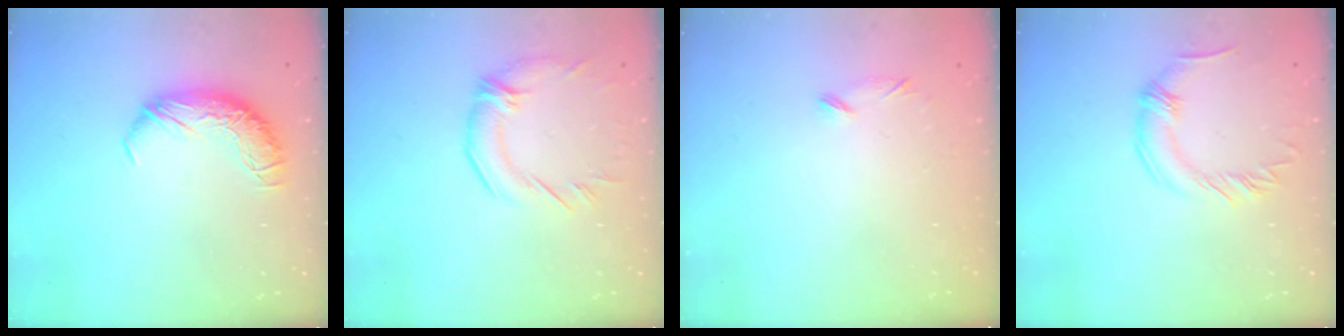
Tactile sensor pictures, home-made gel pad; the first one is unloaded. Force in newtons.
{"total": 2.1, "press": 1.4, "slide": 1.6}
{"total": 6.7, "press": 6.6, "slide": 1.2}
{"total": 0.0}